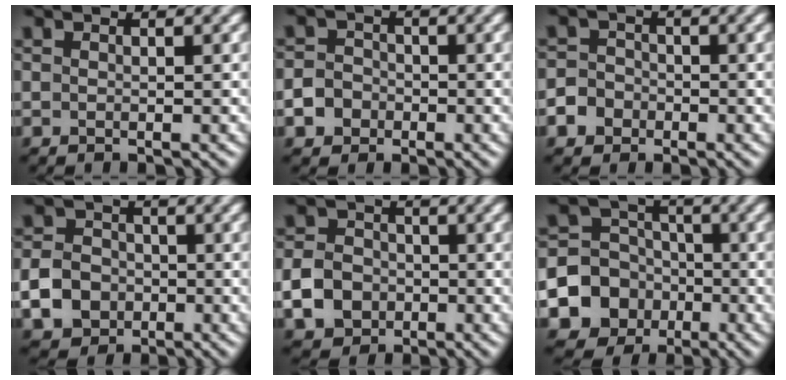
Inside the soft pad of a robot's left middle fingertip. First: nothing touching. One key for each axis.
{"total": 4.5, "fx": -2.6, "fy": 3.6, "fz": 0.9, "tx": -0.001, "ty": -0.007, "tz": -0.061}
{"total": 4.2, "fx": -2.5, "fy": 3.3, "fz": 0.6, "tx": 0.004, "ty": -0.004, "tz": -0.060}
{"total": 5.7, "fx": -2.2, "fy": 4.7, "fz": 2.3, "tx": -0.045, "ty": -0.008, "tz": -0.060}
{"total": 5.1, "fx": -2.0, "fy": 4.1, "fz": 2.3, "tx": -0.051, "ty": -0.002, "tz": -0.048}
{"total": 9.4, "fx": -3.9, "fy": 8.3, "fz": 2.3, "tx": -0.051, "ty": -0.014, "tz": -0.098}